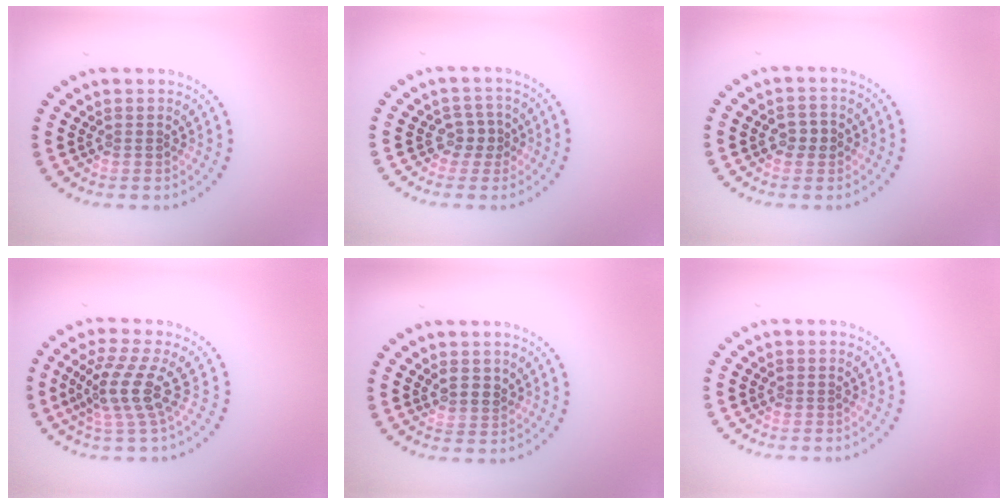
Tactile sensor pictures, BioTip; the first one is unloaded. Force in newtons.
{"total": 1.8, "press": 1.5, "slide": 1.0}
{"total": 1.8, "press": 1.8, "slide": 0.1}
{"total": 4.0, "press": 2.9, "slide": 2.7}
{"total": 1.5, "press": 1.3, "slide": 0.7}
{"total": 0.0}